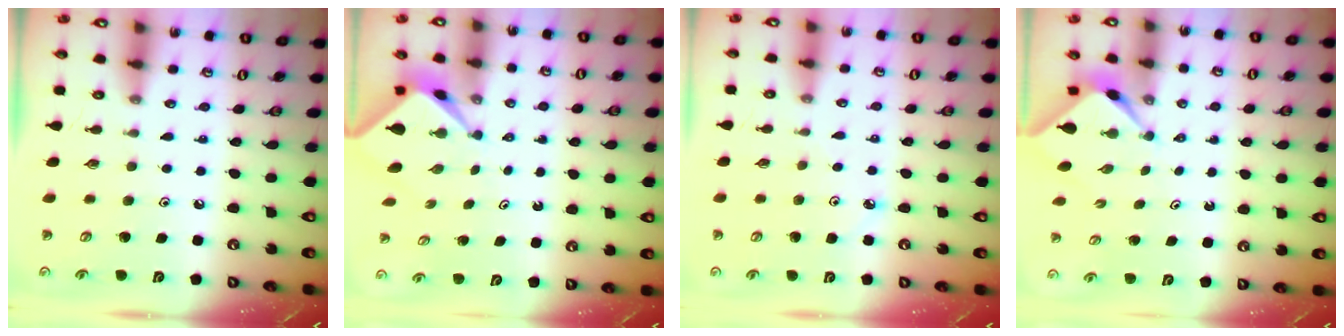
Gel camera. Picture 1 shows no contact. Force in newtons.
{"total": 2.1, "press": 2.1, "slide": 0.3}
{"total": 2.3, "press": 2.3, "slide": 0.2}
{"total": 2.1, "press": 2.1, "slide": 0.3}